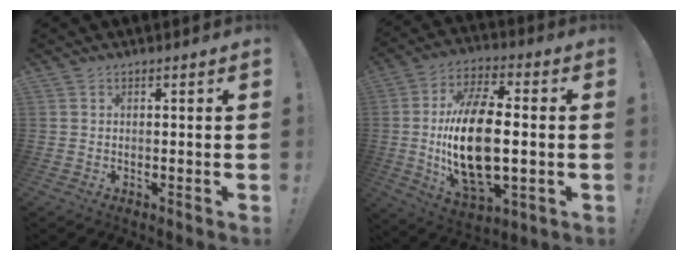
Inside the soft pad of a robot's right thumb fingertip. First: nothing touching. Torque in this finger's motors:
{"motor_torque": [0.80, 1.95, 2.02, -0.75, 0.69]}